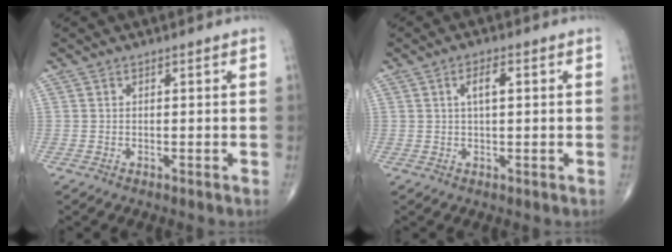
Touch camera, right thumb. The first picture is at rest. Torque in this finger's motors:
{"motor_torque": [0.75, 2.25, 0.54, 0.37, 0.00]}